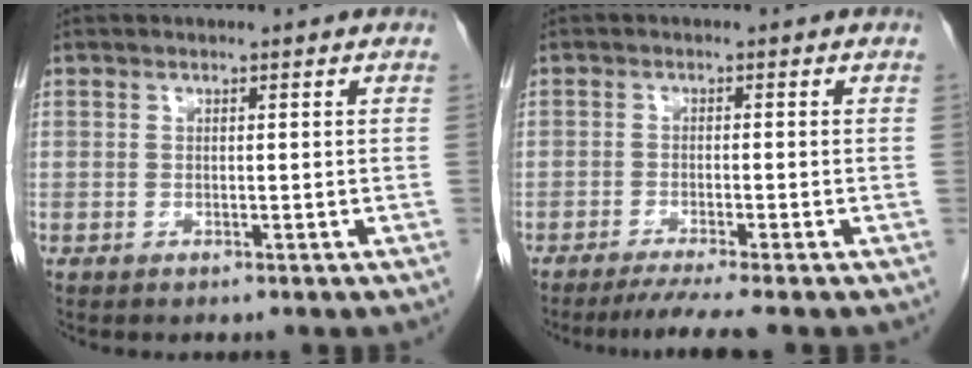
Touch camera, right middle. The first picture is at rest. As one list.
[{"total": 5.0, "force": [-4.1, -1.2, 2.6], "torque": [-0.035, -0.014, -0.068]}]